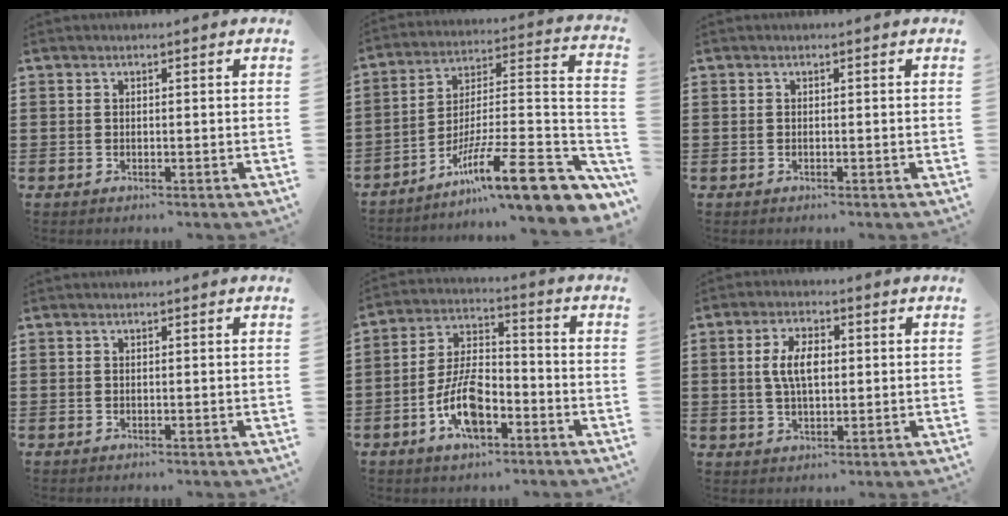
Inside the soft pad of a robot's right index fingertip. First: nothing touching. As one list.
[{"total": 14.7, "force": [-9.1, 2.6, 11.2], "torque": [-0.167, 0.014, -0.158]}, {"total": 0.0}, {"total": 0.0}, {"total": 9.2, "force": [-4.0, 4.4, 7.0], "torque": [-0.154, 0.005, -0.077]}, {"total": 5.8, "force": [0.6, 2.8, 5.0], "torque": [-0.110, 0.009, 0.006]}]